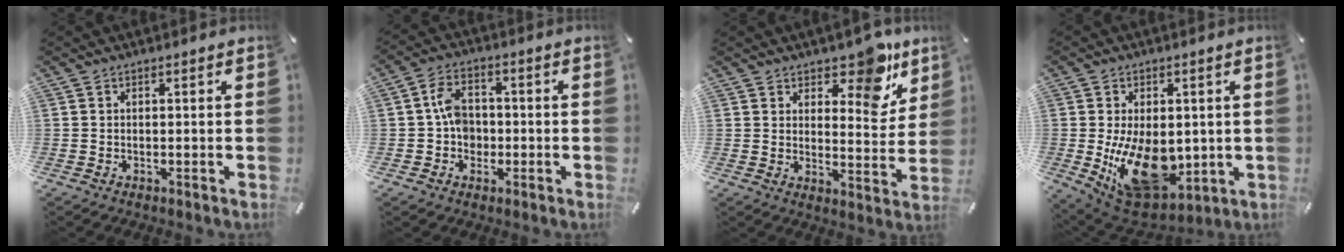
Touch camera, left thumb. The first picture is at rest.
{"total": 6.4, "force": [-0.5, 5.2, 3.8], "torque": [-0.071, 0.012, -0.009]}
{"total": 11.8, "force": [8.5, 5.8, 5.9], "torque": [-0.050, -0.075, 0.143]}
{"total": 18.1, "force": [-2.3, 12.0, 13.4], "torque": [-0.222, -0.017, -0.027]}